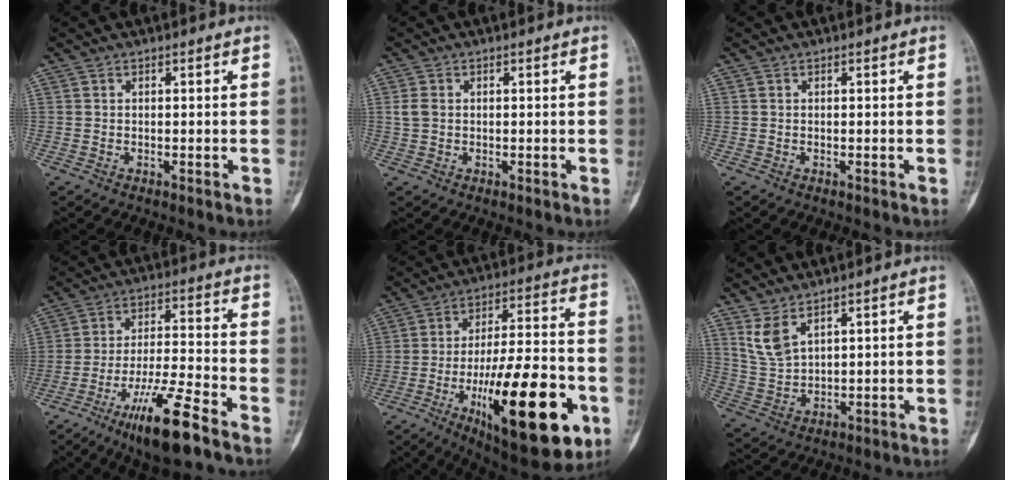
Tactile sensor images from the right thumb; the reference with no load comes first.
{"total": 2.2, "force": [0.2, 1.7, 1.4], "torque": [-0.032, 0.004, 0.005]}
{"total": 0.0}
{"total": 14.3, "force": [-9.1, 2.1, 10.8], "torque": [-0.203, 0.040, -0.160]}
{"total": 28.4, "force": [-10.3, 9.2, 24.8], "torque": [-0.359, 0.033, -0.146]}
{"total": 5.8, "force": [3.7, 2.4, 3.8], "torque": [-0.076, -0.022, 0.089]}